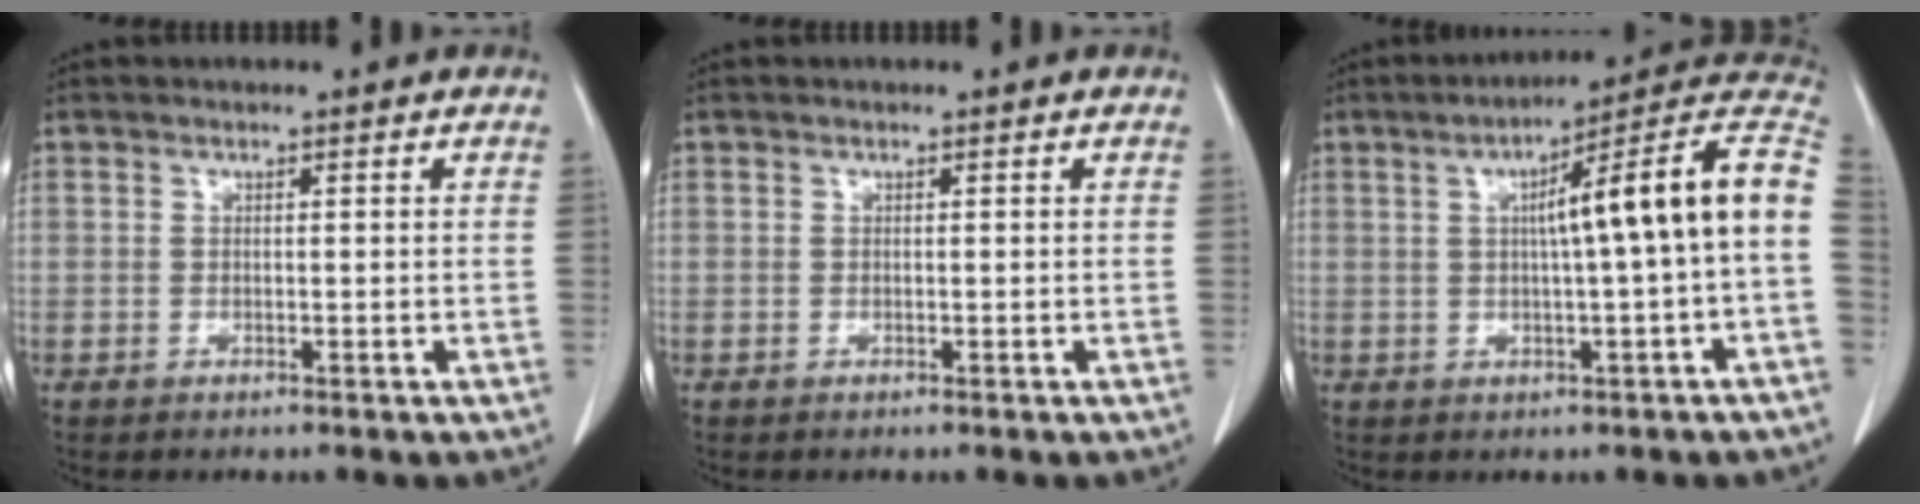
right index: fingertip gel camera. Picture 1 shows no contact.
{"total": 0.0}
{"total": 15.1, "force": [1.1, -0.2, 15.0], "torque": [-0.211, 0.038, 0.012]}